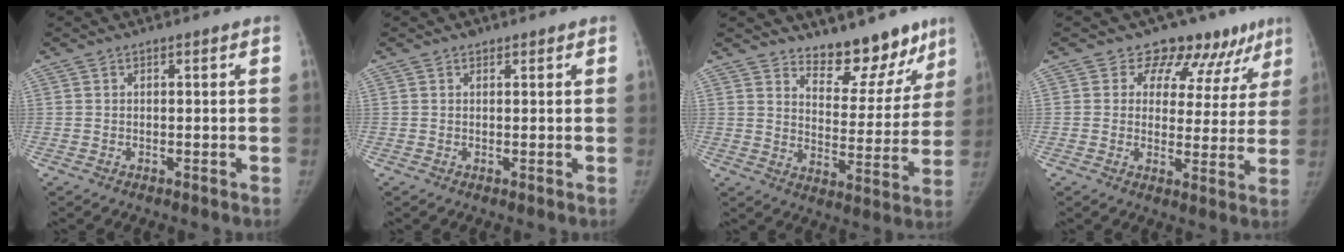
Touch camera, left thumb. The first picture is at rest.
{"total": 0.8, "force": [0.6, 0.5, 0.1], "torque": [0.004, -0.003, 0.005]}
{"total": 13.2, "force": [10.7, 5.7, 5.3], "torque": [-0.017, -0.086, 0.156]}
{"total": 11.6, "force": [8.6, 7.2, 2.8], "torque": [0.019, -0.034, 0.089]}